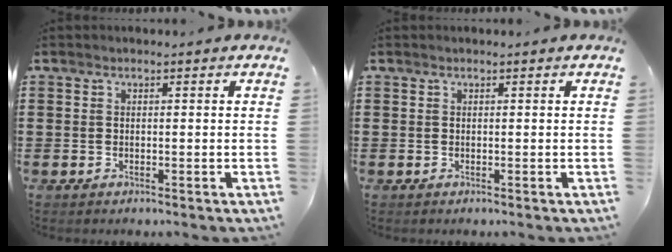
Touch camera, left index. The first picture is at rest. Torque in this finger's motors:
{"motor_torque": [-0.01, 0.01, 0.00, 0.00]}